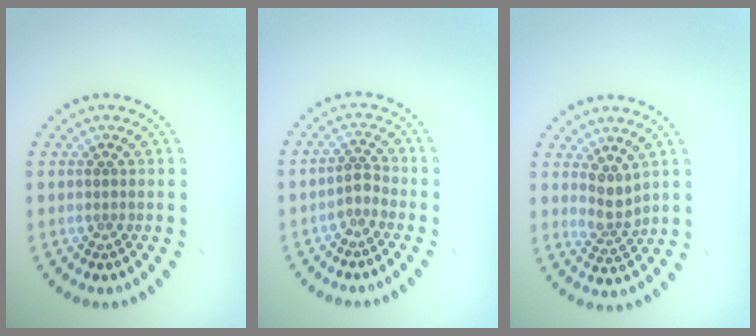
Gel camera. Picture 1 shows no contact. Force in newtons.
{"total": 1.4, "press": 1.1, "slide": 0.9}
{"total": 2.4, "press": 1.8, "slide": 1.6}